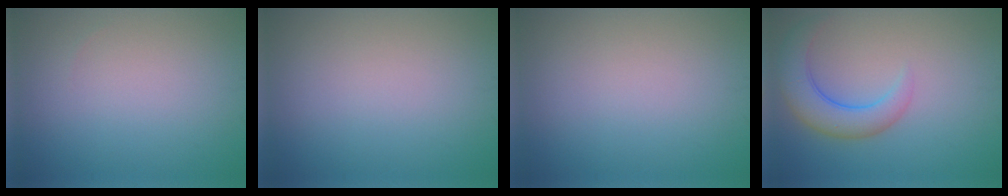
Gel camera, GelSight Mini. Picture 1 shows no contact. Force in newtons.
{"total": 0.0}
{"total": 0.0}
{"total": 4.6, "press": 4.6, "slide": 0.4}